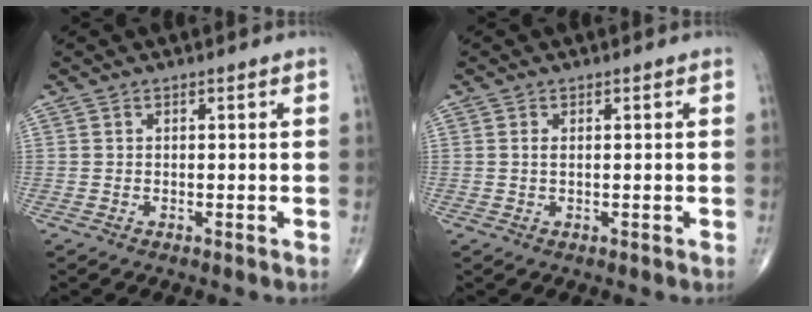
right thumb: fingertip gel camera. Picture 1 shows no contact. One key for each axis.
{"total": 0.9, "fx": 0.1, "fy": 0.3, "fz": 0.8, "tx": -0.018, "ty": -0.001, "tz": 0.002}